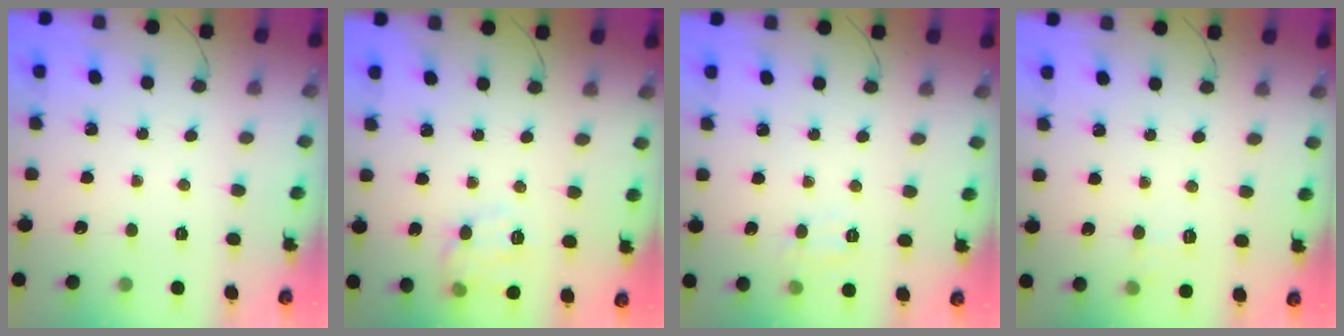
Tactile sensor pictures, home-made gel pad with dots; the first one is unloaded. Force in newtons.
{"total": 10.0, "press": 9.9, "slide": 0.8}
{"total": 6.6, "press": 6.3, "slide": 1.6}
{"total": 4.9, "press": 4.7, "slide": 1.4}